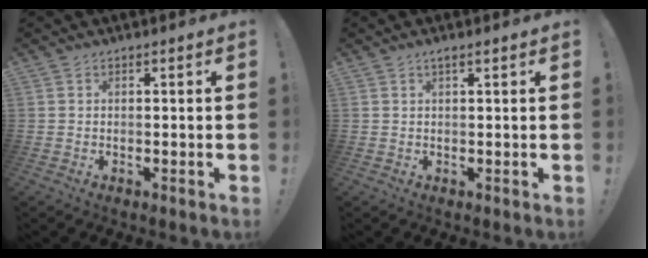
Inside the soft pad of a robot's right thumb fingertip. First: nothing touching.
{"total": 1.4, "force": [0.8, 0.1, 1.1], "torque": [-0.021, 0.001, 0.014]}